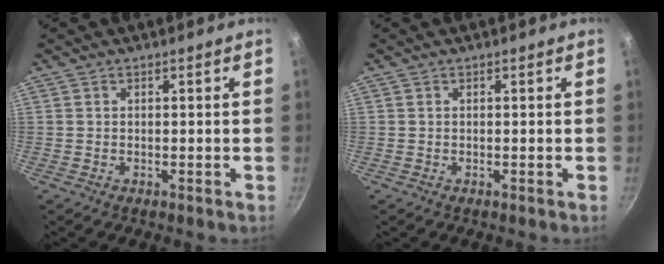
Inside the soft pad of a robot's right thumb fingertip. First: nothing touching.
{"total": 0.0}